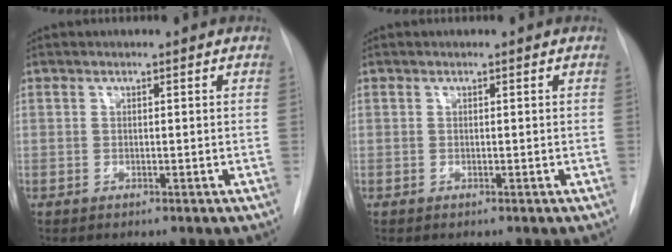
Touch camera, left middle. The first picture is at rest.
{"total": 0.0}